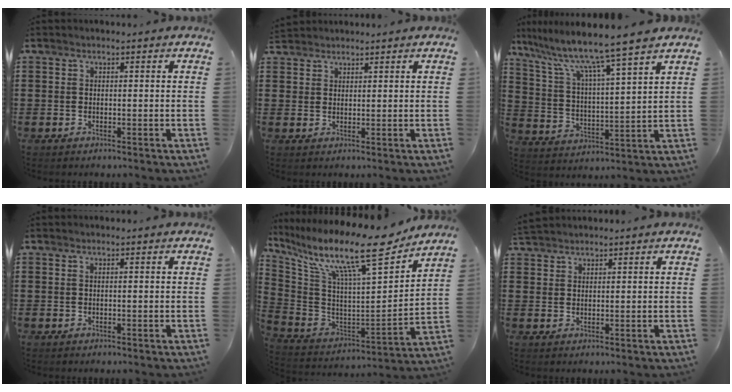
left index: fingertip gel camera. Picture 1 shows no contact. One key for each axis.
{"total": 1.9, "fx": 1.8, "fy": 0.8, "fz": -0.1, "tx": -0.004, "ty": 0.004, "tz": 0.036}
{"total": 8.3, "fx": 7.2, "fy": -0.7, "fz": 4.2, "tx": -0.111, "ty": -0.050, "tz": 0.115}
{"total": 0.0}
{"total": 15.0, "fx": 11.1, "fy": 1.5, "fz": 9.9, "tx": -0.205, "ty": -0.075, "tz": 0.176}
{"total": 2.0, "fx": 2.0, "fy": 0.5, "fz": 0.1, "tx": -0.008, "ty": 0.002, "tz": 0.040}